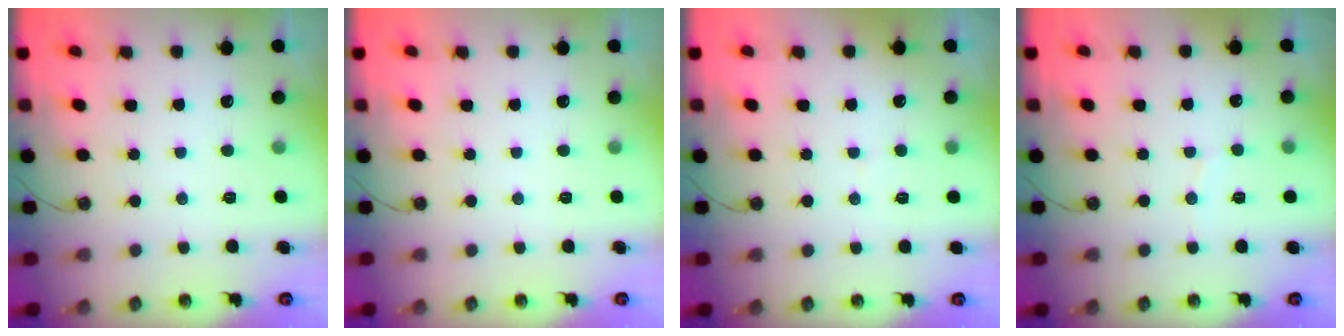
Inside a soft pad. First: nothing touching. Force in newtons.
{"total": 0.0}
{"total": 1.8, "press": 1.8, "slide": 0.1}
{"total": 3.9, "press": 3.9, "slide": 0.5}